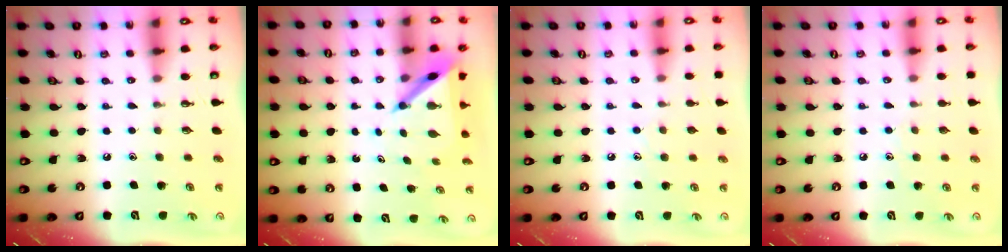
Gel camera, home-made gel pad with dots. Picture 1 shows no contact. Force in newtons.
{"total": 5.8, "press": 5.8, "slide": 0.5}
{"total": 6.7, "press": 6.7, "slide": 0.8}
{"total": 5.6, "press": 5.5, "slide": 0.7}